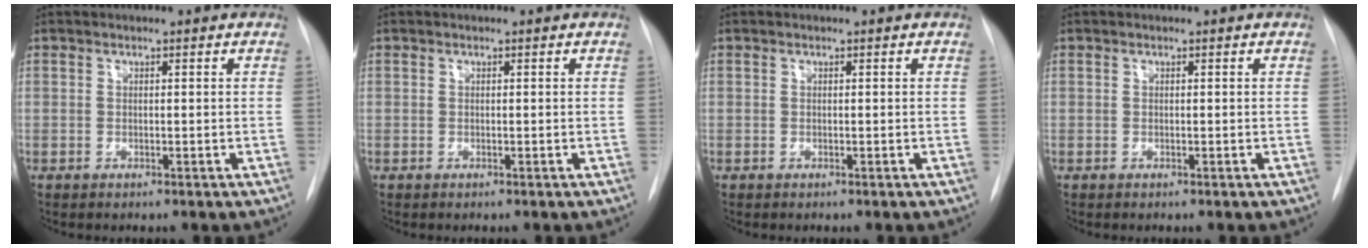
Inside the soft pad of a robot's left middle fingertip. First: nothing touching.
{"total": 0.0}
{"total": 0.0}
{"total": 0.0}